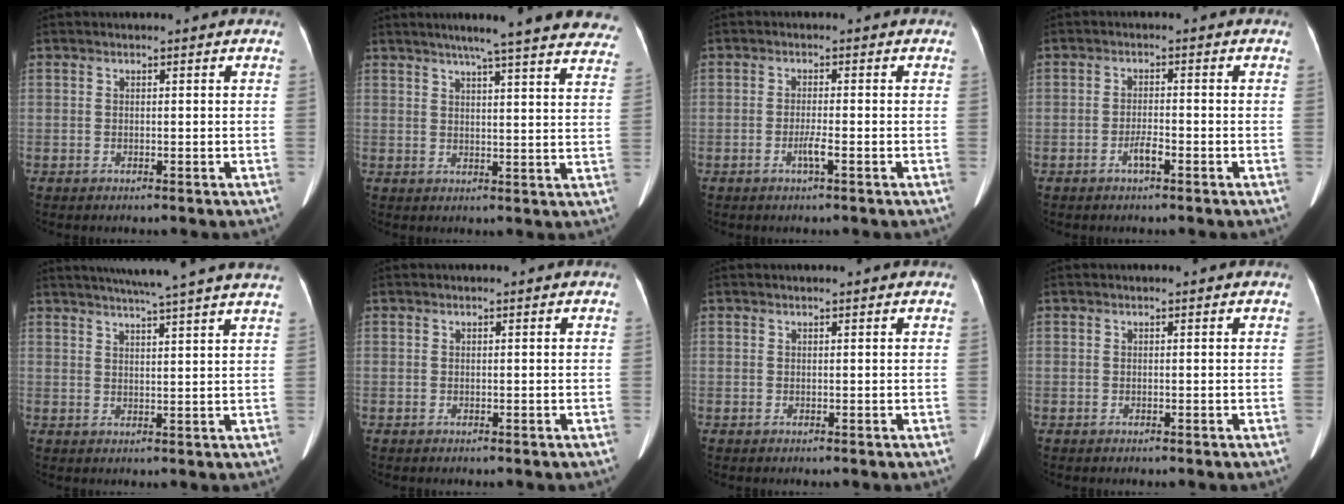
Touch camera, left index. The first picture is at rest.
{"total": 23.0, "force": [19.9, 1.8, 11.5], "torque": [-0.157, -0.022, 0.230]}
{"total": 1.9, "force": [-1.0, -0.2, 1.6], "torque": [-0.036, -0.003, -0.018]}
{"total": 2.2, "force": [-1.3, 0.3, 1.7], "torque": [-0.034, 0.000, -0.025]}
{"total": 16.0, "force": [13.9, -1.0, 7.9], "torque": [-0.128, 0.003, 0.172]}
{"total": 0.0}
{"total": 0.9, "force": [0.9, 0.0, 0.3], "torque": [-0.011, 0.009, 0.010]}
{"total": 0.0}